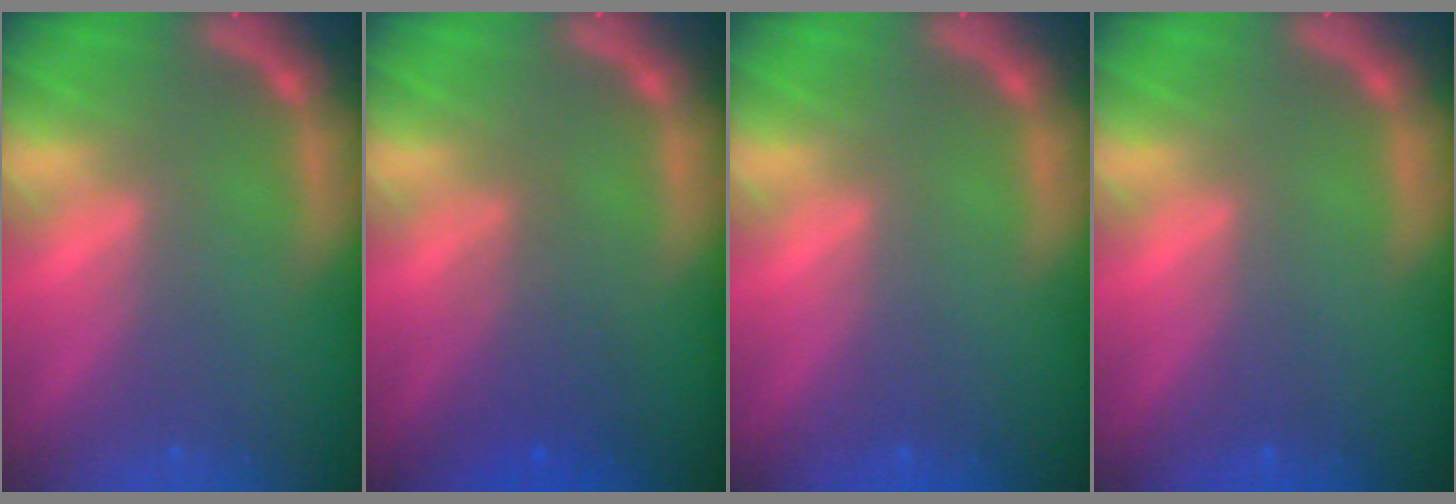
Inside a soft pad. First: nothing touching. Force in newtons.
{"total": 3.0}
{"total": 0.0}
{"total": 0.0}